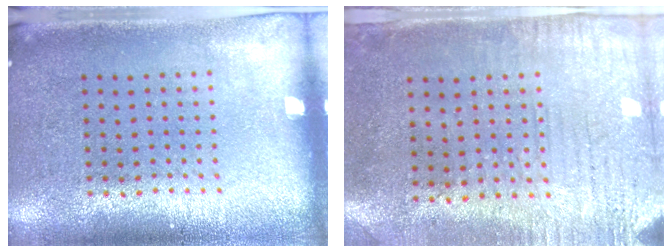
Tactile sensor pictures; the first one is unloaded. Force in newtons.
{"total": 3.1, "press": 2.5, "slide": 1.9}